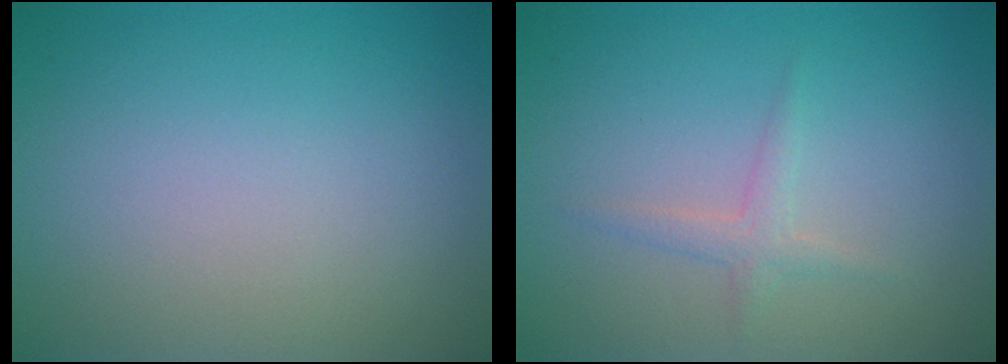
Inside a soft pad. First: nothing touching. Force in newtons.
{"total": 1.3, "press": 1.3, "slide": 0.0}